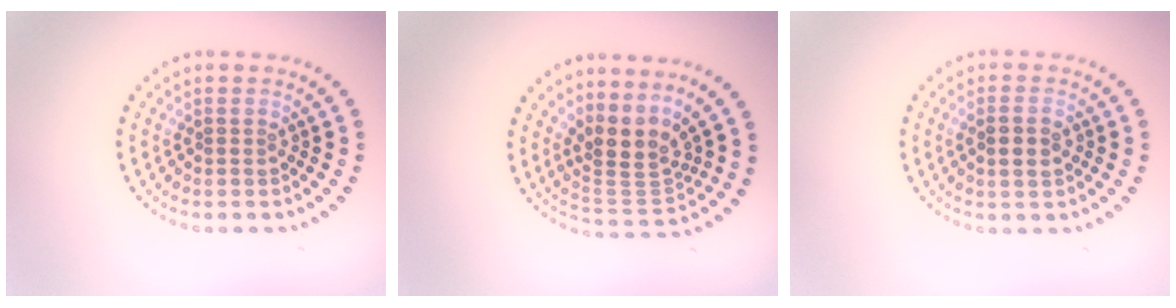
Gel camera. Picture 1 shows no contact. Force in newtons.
{"total": 3.7, "press": 2.7, "slide": 2.5}
{"total": 2.3, "press": 2.2, "slide": 0.6}